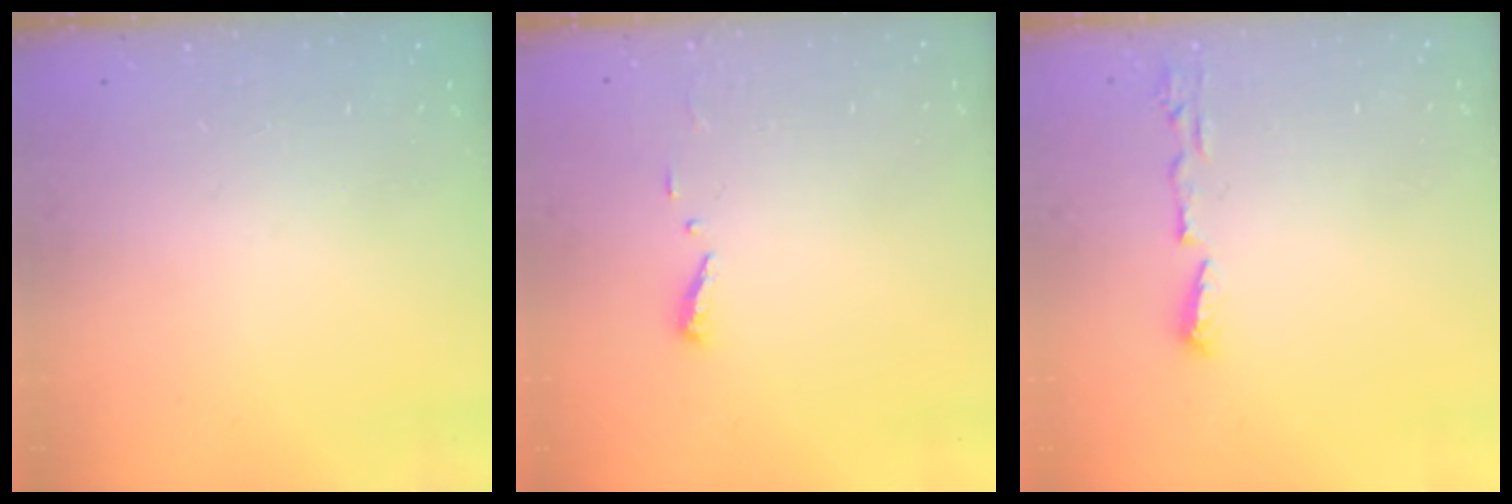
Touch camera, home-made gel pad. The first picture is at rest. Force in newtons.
{"total": 3.7, "press": 3.7, "slide": 0.2}
{"total": 6.0, "press": 5.8, "slide": 1.2}